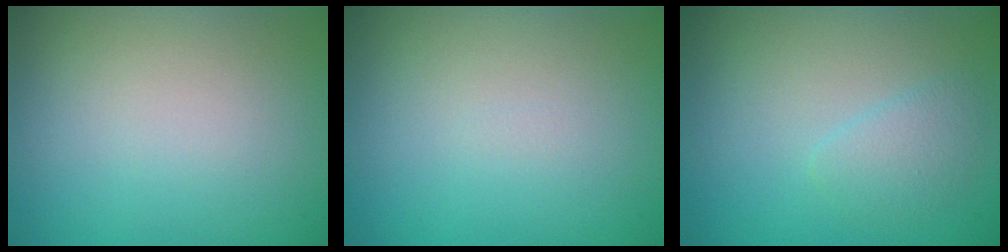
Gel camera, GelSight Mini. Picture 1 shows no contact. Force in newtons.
{"total": 0.0}
{"total": 1.6, "press": 1.6, "slide": 0.1}